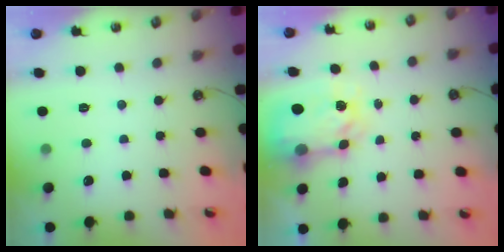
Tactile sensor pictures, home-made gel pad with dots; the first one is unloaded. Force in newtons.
{"total": 5.4, "press": 5.3, "slide": 0.8}